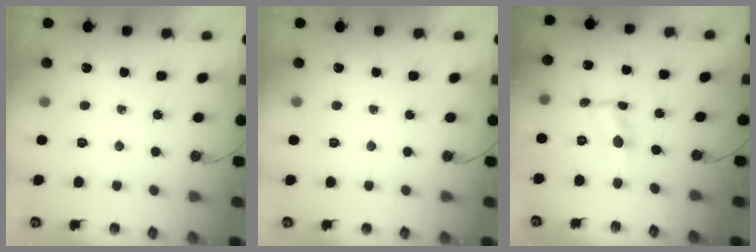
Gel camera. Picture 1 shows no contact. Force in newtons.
{"total": 0.0}
{"total": 0.9, "press": 0.8, "slide": 0.2}